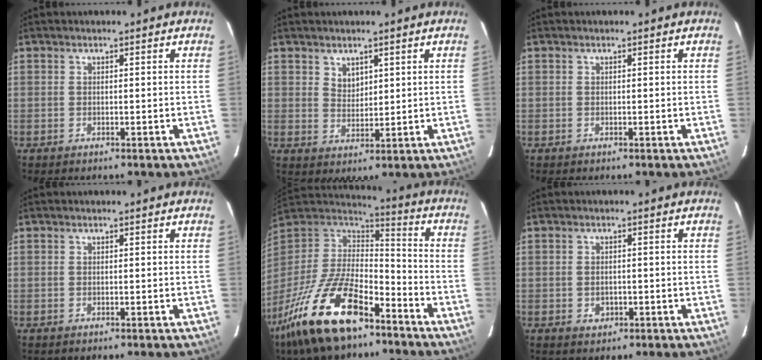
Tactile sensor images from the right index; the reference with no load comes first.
{"total": 3.3, "force": [2.0, 2.3, 1.3], "torque": [-0.015, 0.000, 0.038]}
{"total": 0.0}
{"total": 0.0}
{"total": 24.1, "force": [-15.2, 9.9, 15.8], "torque": [-0.324, -0.032, -0.268]}
{"total": 2.1, "force": [-0.5, 1.8, 0.9], "torque": [-0.016, 0.002, -0.003]}